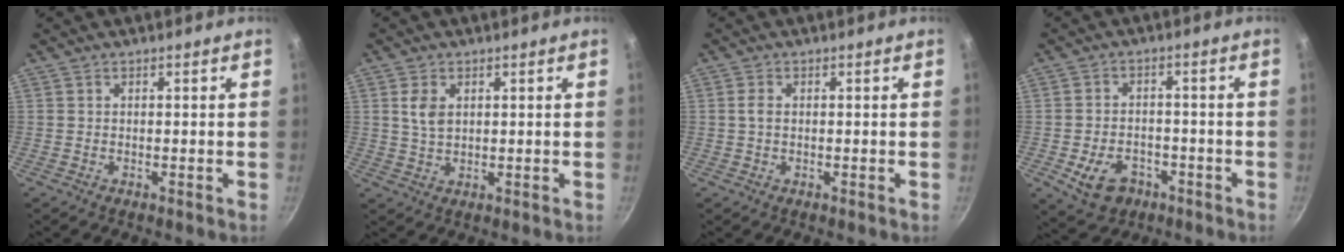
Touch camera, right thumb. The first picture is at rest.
{"total": 4.1, "force": [1.3, 2.6, 2.9], "torque": [-0.051, -0.005, 0.026]}
{"total": 1.6, "force": [0.1, 1.0, 1.3], "torque": [-0.027, 0.003, 0.000]}
{"total": 8.1, "force": [-3.4, 5.9, 4.4], "torque": [-0.057, 0.019, -0.048]}